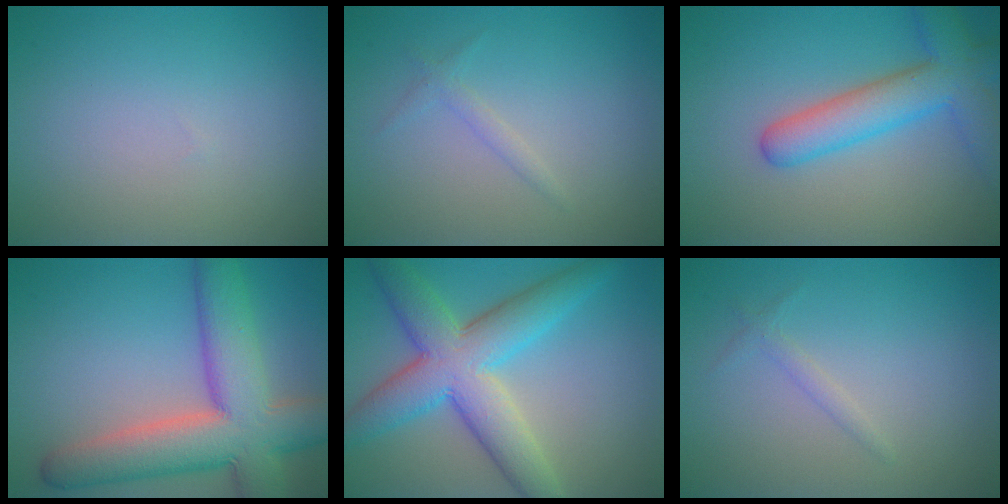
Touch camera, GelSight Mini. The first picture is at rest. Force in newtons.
{"total": 1.1, "press": 1.1, "slide": 0.1}
{"total": 6.0, "press": 6.0, "slide": 0.3}
{"total": 10.8, "press": 10.8, "slide": 0.7}
{"total": 8.7, "press": 8.7, "slide": 0.2}
{"total": 0.9, "press": 0.9, "slide": 0.1}